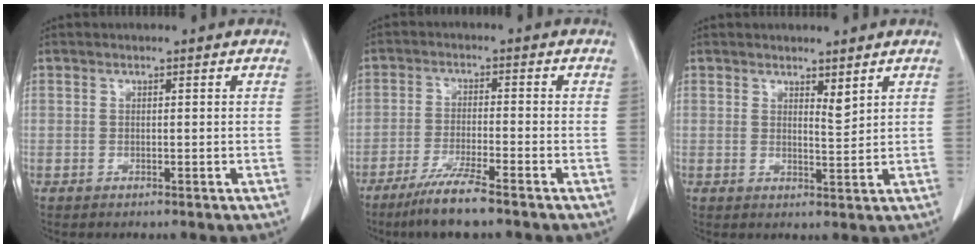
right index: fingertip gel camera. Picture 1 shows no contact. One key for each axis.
{"total": 7.4, "fx": -5.5, "fy": -0.3, "fz": 4.9, "tx": -0.091, "ty": -0.021, "tz": -0.101}
{"total": 2.1, "fx": 1.6, "fy": 0.3, "fz": 1.3, "tx": -0.028, "ty": -0.012, "tz": 0.031}